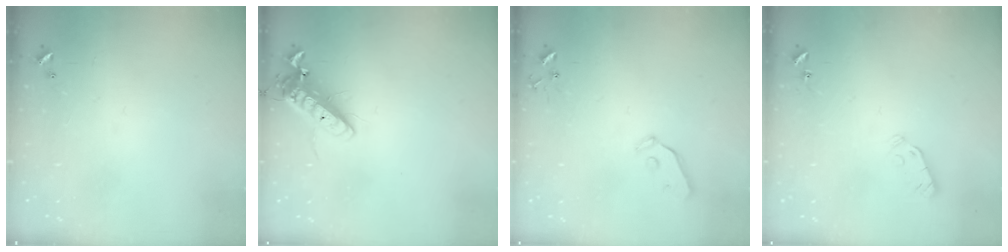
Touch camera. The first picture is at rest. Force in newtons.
{"total": 13.9, "press": 13.7, "slide": 2.5}
{"total": 4.1, "press": 4.0, "slide": 0.8}
{"total": 3.8, "press": 3.7, "slide": 0.8}